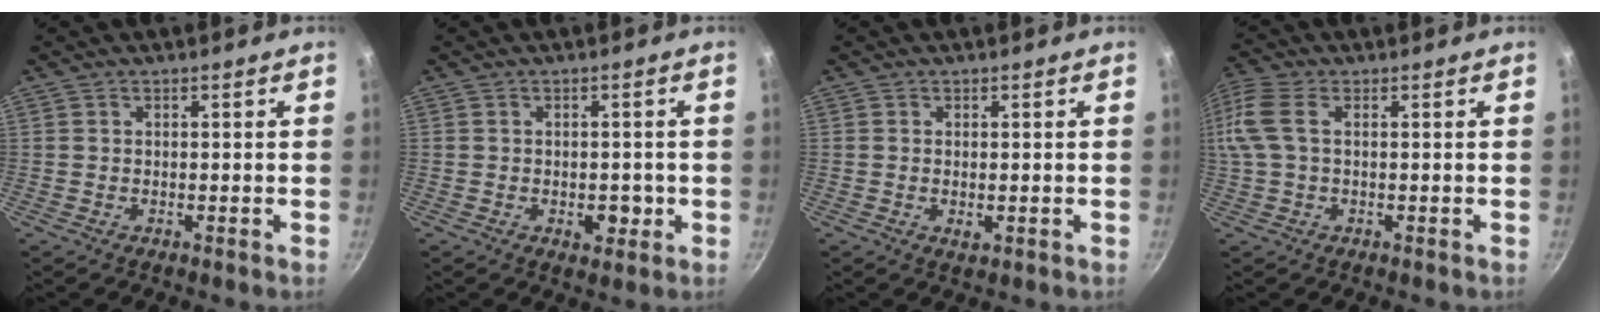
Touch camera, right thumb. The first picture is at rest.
{"total": 3.7, "force": [-0.8, 2.4, 2.7], "torque": [-0.015, 0.004, -0.008]}
{"total": 1.6, "force": [-0.1, 0.9, 1.3], "torque": [-0.022, -0.004, 0.000]}
{"total": 9.2, "force": [1.4, 4.8, 7.7], "torque": [-0.180, 0.018, 0.022]}